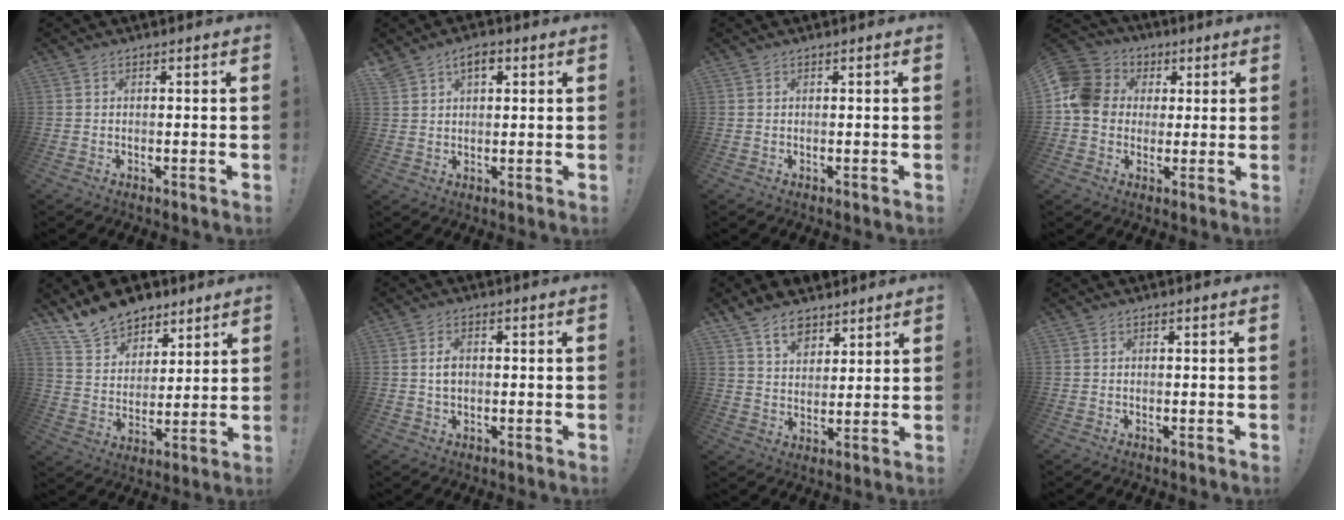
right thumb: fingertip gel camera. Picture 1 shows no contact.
{"total": 4.8, "force": [2.4, 2.7, 3.2], "torque": [-0.053, -0.002, 0.043]}
{"total": 0.0}
{"total": 12.9, "force": [1.7, 11.4, 5.8], "torque": [-0.097, 0.005, 0.036]}
{"total": 13.8, "force": [11.2, 7.5, 2.7], "torque": [-0.061, -0.088, 0.216]}
{"total": 2.8, "force": [0.2, 1.8, 2.1], "torque": [-0.033, 0.004, 0.002]}
{"total": 9.3, "force": [6.6, 5.8, 3.1], "torque": [-0.051, -0.040, 0.126]}
{"total": 0.0}